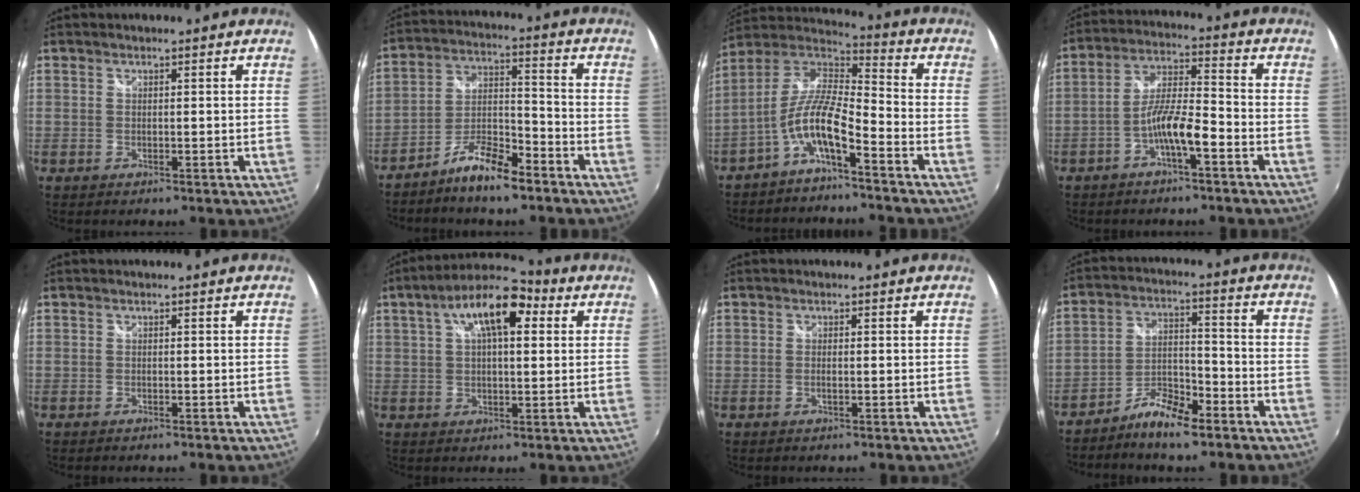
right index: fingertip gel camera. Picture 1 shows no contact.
{"total": 9.3, "force": [-7.1, 2.0, 5.7], "torque": [-0.118, 0.014, -0.130]}
{"total": 10.3, "force": [-5.8, 2.2, 8.2], "torque": [-0.177, 0.011, -0.112]}
{"total": 7.8, "force": [-4.1, 1.3, 6.5], "torque": [-0.133, 0.013, -0.074]}
{"total": 0.0}
{"total": 12.7, "force": [4.6, 5.1, 10.6], "torque": [-0.181, 0.034, 0.066]}
{"total": 0.9, "force": [-0.1, 0.2, 0.8], "torque": [-0.017, 0.002, -0.004]}
{"total": 7.7, "force": [-5.9, 1.8, 4.6], "torque": [-0.097, 0.008, -0.109]}